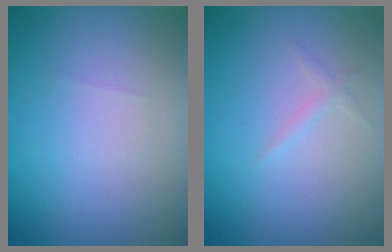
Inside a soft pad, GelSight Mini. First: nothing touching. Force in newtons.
{"total": 0.7, "press": 0.7, "slide": 0.1}